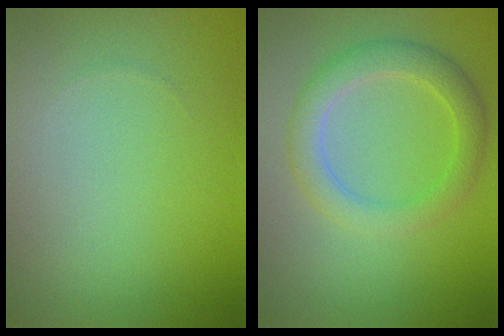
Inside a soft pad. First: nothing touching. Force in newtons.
{"total": 3.5, "press": 3.5, "slide": 0.1}